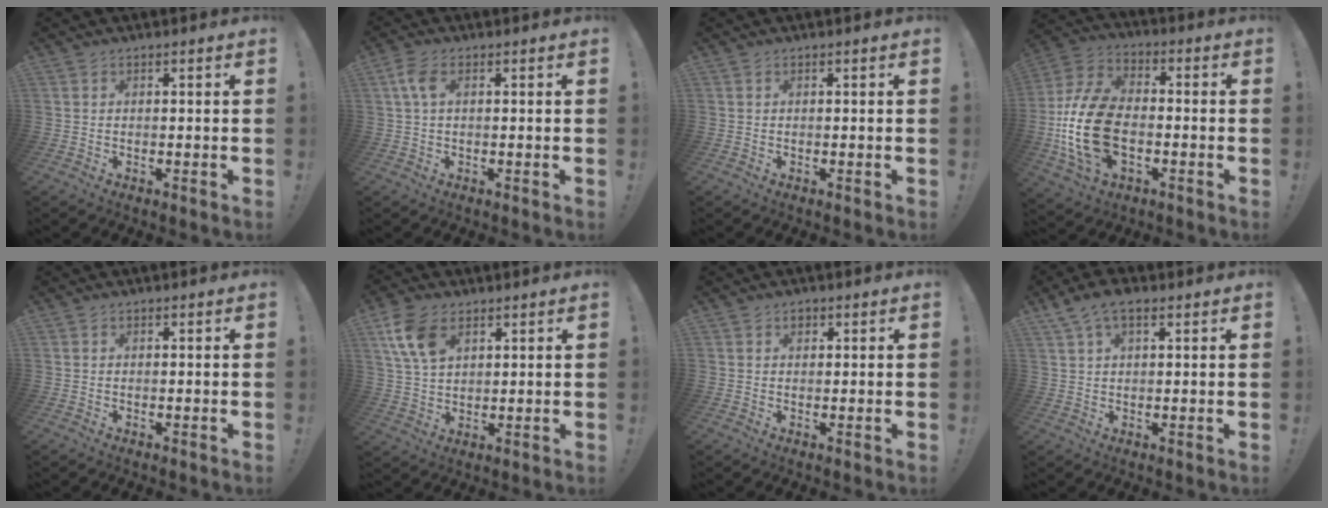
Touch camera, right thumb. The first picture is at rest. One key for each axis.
{"total": 4.6, "fx": 1.0, "fy": 2.1, "fz": 4.0, "tx": -0.089, "ty": 0.006, "tz": 0.019}
{"total": 0.0}
{"total": 21.4, "fx": -4.5, "fy": 13.7, "fz": 15.8, "tx": -0.308, "ty": 0.028, "tz": -0.063}
{"total": 0.0}
{"total": 10.7, "fx": 5.3, "fy": 6.4, "fz": 6.8, "tx": -0.140, "ty": -0.012, "tz": 0.102}
{"total": 1.6, "fx": 0.7, "fy": 1.3, "fz": 0.5, "tx": -0.002, "ty": 0.001, "tz": 0.011}
{"total": 6.5, "fx": 3.5, "fy": 3.1, "fz": 4.5, "tx": -0.082, "ty": -0.001, "tz": 0.066}